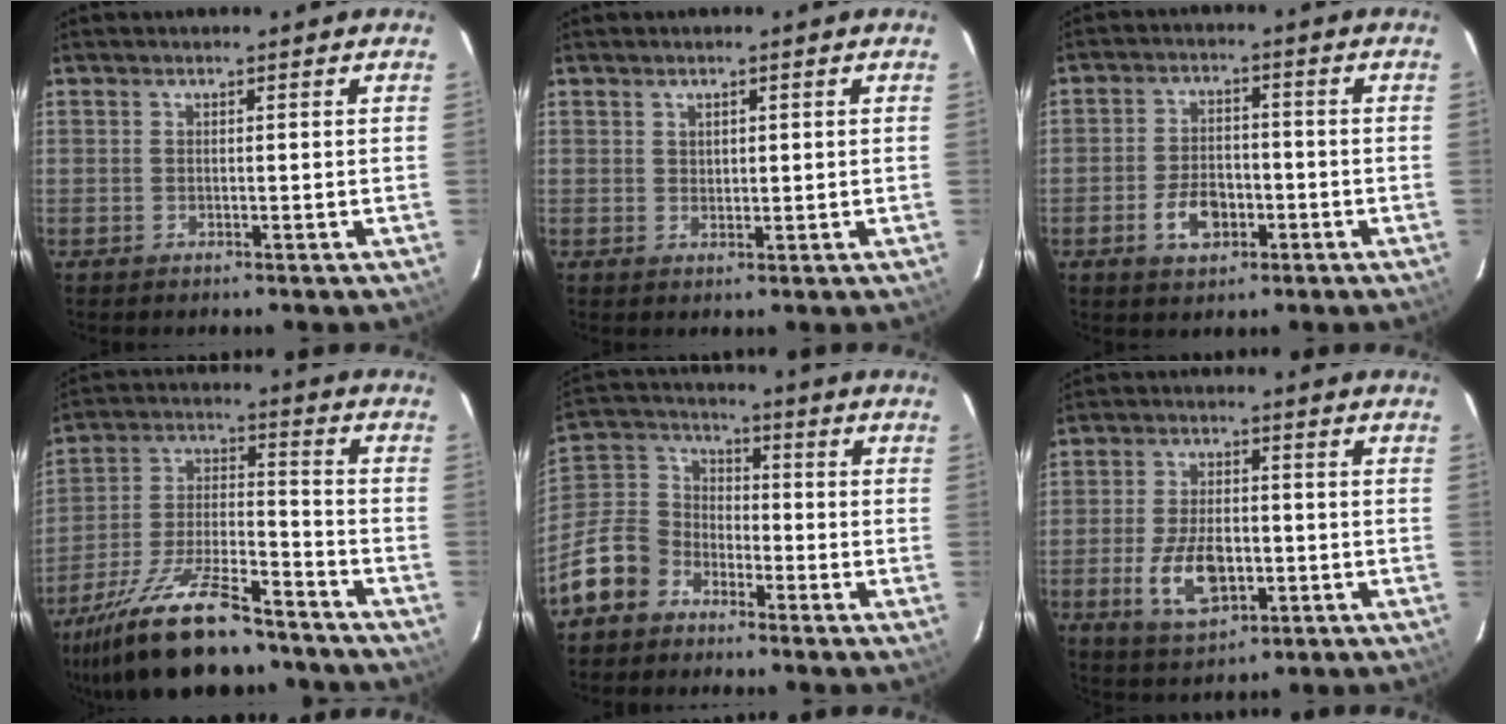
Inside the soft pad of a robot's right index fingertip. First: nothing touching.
{"total": 1.5, "force": [0.9, 1.1, 0.6], "torque": [-0.007, 0.005, 0.017]}
{"total": 6.8, "force": [-3.0, 4.3, 4.4], "torque": [-0.091, 0.007, -0.044]}
{"total": 21.1, "force": [-16.2, 6.2, 12.0], "torque": [-0.237, -0.018, -0.267]}
{"total": 13.1, "force": [-8.0, 9.4, 4.2], "torque": [-0.111, 0.045, -0.156]}
{"total": 10.4, "force": [-3.1, 5.6, 8.1], "torque": [-0.168, -0.005, -0.045]}